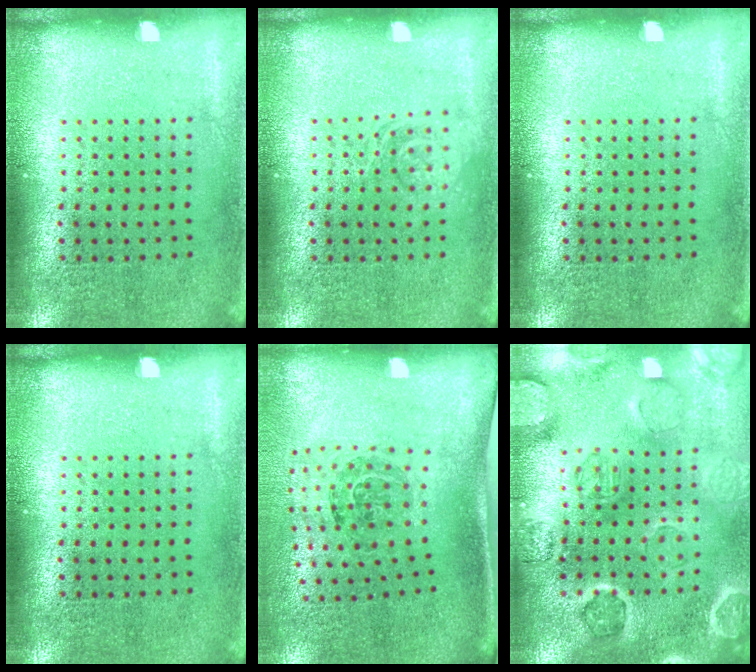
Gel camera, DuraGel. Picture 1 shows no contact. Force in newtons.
{"total": 1.6, "press": 1.6, "slide": 0.3}
{"total": 0.0}
{"total": 0.0}
{"total": 1.7, "press": 1.1, "slide": 1.2}
{"total": 2.6, "press": 2.6, "slide": 0.3}